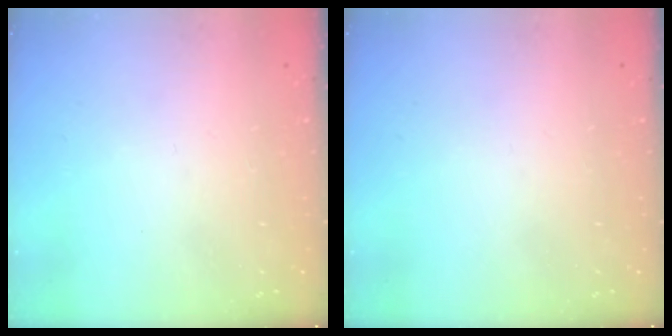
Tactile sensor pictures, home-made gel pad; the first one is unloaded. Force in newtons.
{"total": 0.0}